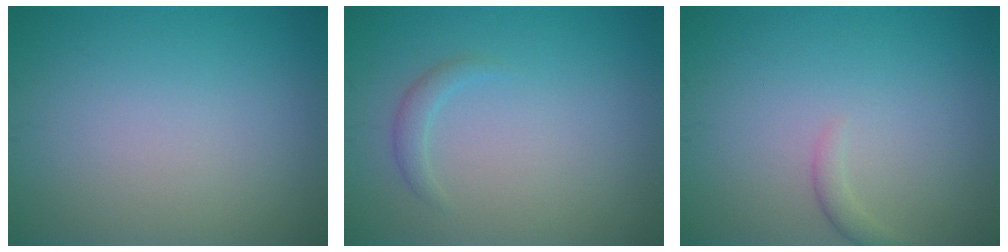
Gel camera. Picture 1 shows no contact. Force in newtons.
{"total": 1.2, "press": 1.2, "slide": 0.0}
{"total": 1.1, "press": 1.1, "slide": 0.2}